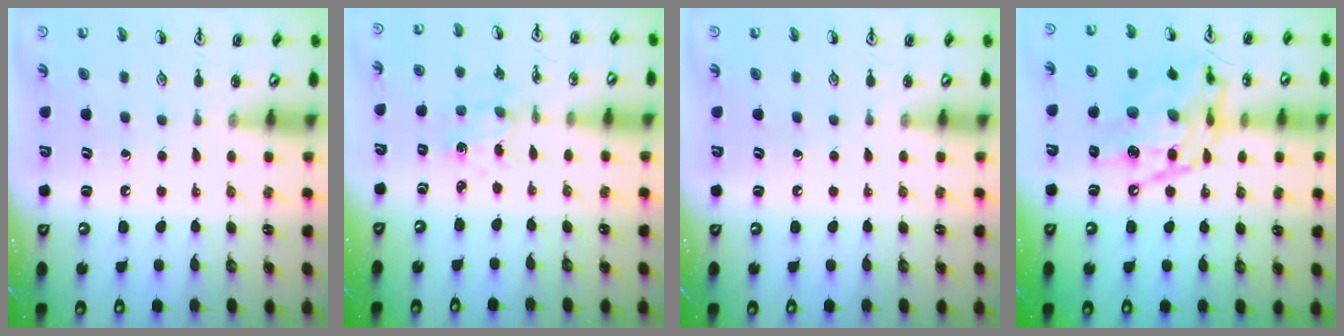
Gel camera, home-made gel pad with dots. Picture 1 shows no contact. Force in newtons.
{"total": 2.1, "press": 2.1, "slide": 0.3}
{"total": 0.0}
{"total": 16.1, "press": 16.0, "slide": 1.3}